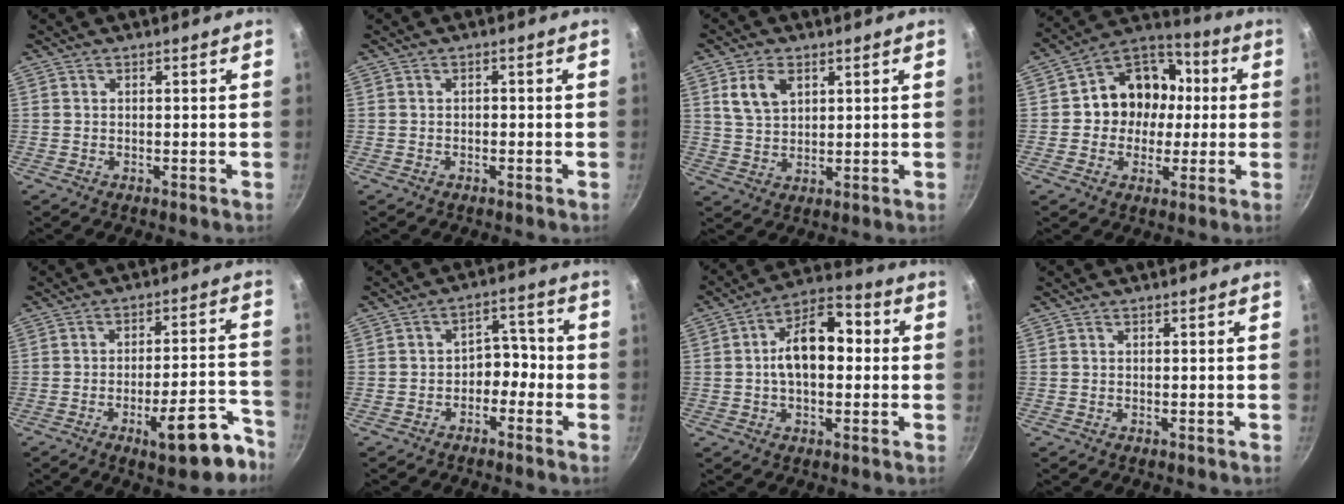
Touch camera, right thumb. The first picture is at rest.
{"total": 0.8, "force": [-0.2, 0.6, 0.5], "torque": [0.003, 0.004, -0.007]}
{"total": 6.6, "force": [2.8, 4.2, 4.3], "torque": [-0.069, -0.009, 0.059]}
{"total": 14.7, "force": [0.6, 11.8, 8.6], "torque": [-0.076, 0.029, -0.001]}
{"total": 11.9, "force": [-7.2, 3.5, 8.8], "torque": [-0.110, 0.061, -0.100]}
{"total": 5.8, "force": [-2.1, 4.1, 3.5], "torque": [-0.017, 0.039, -0.045]}
{"total": 12.8, "force": [0.8, 7.4, 10.5], "torque": [-0.153, 0.032, 0.002]}
{"total": 0.0}